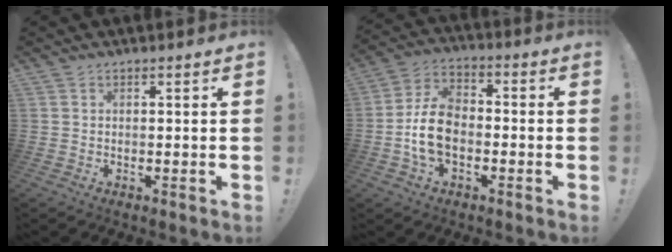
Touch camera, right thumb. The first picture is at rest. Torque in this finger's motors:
{"motor_torque": [0.27, 0.31, 0.04, 0.00, 0.10]}